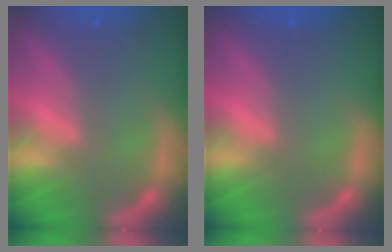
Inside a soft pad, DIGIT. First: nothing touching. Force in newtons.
{"total": 0.0}